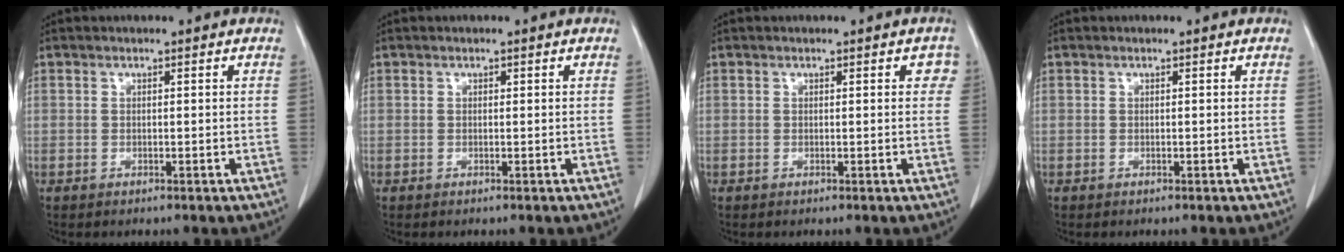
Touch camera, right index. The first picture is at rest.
{"total": 0.0}
{"total": 1.9, "force": [0.3, 0.9, 1.6], "torque": [-0.006, 0.009, -0.005]}
{"total": 0.0}